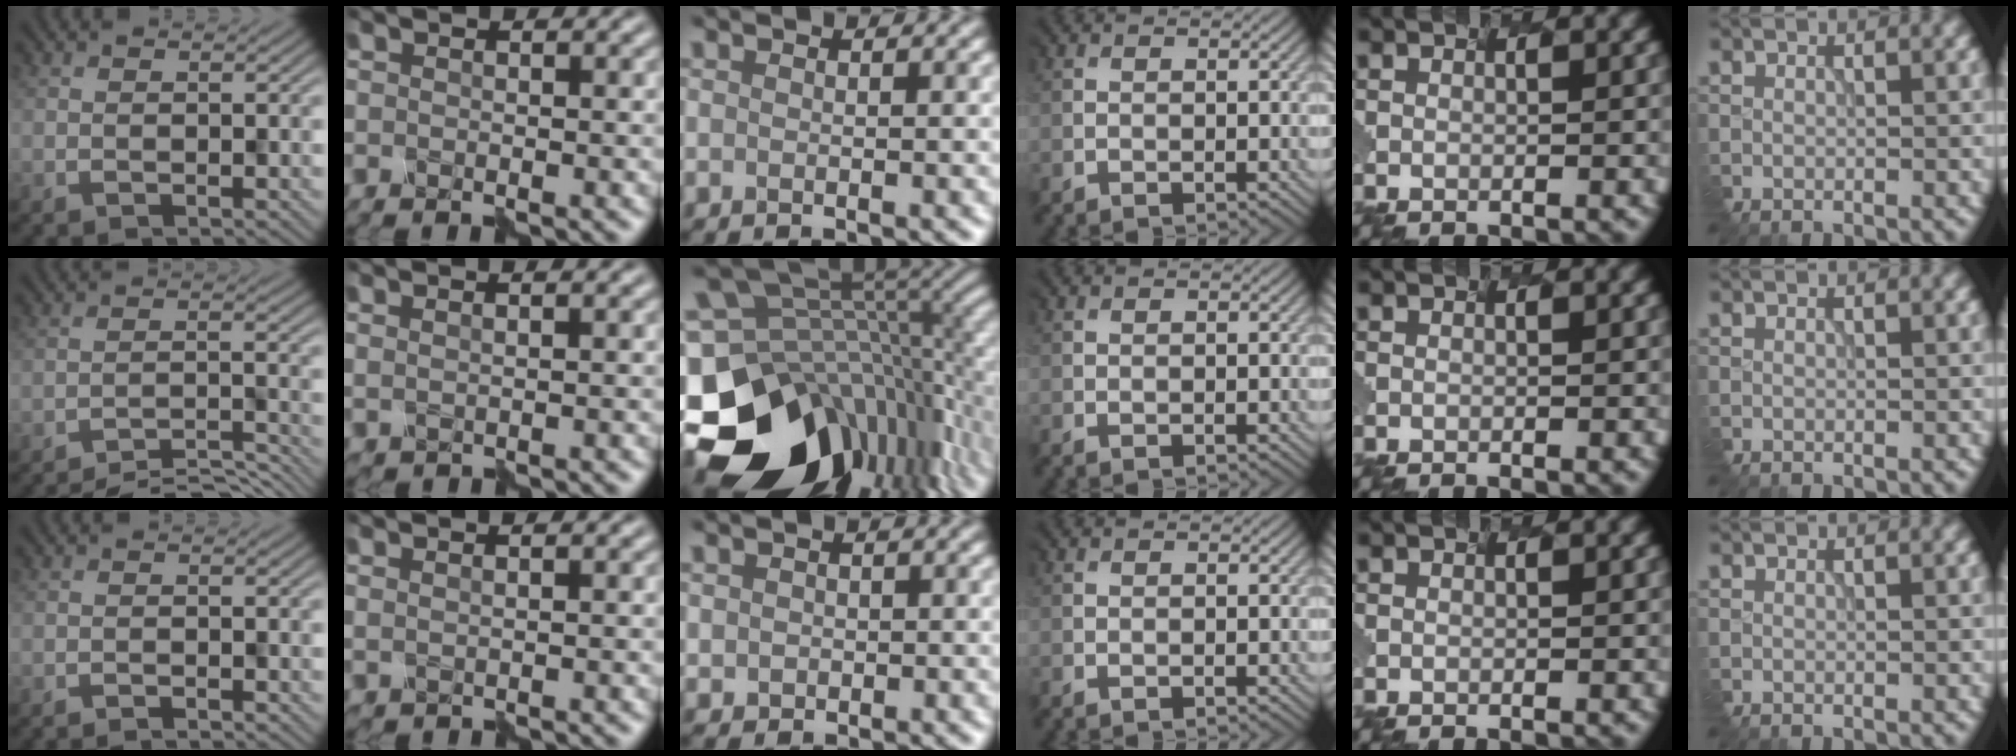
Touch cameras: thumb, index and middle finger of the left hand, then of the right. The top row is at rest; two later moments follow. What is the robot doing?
{"motion": "assemble", "object": "markers"}